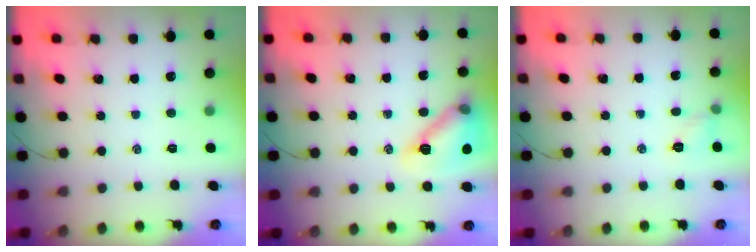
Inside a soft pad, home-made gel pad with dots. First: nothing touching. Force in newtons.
{"total": 15.2, "press": 15.1, "slide": 1.7}
{"total": 4.9, "press": 4.7, "slide": 1.4}